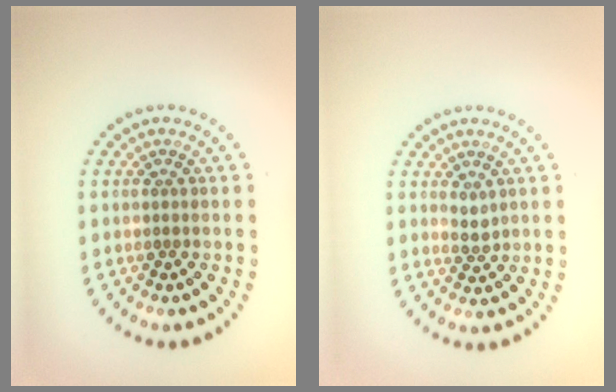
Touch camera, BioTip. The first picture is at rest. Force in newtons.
{"total": 1.0, "press": 0.8, "slide": 0.6}